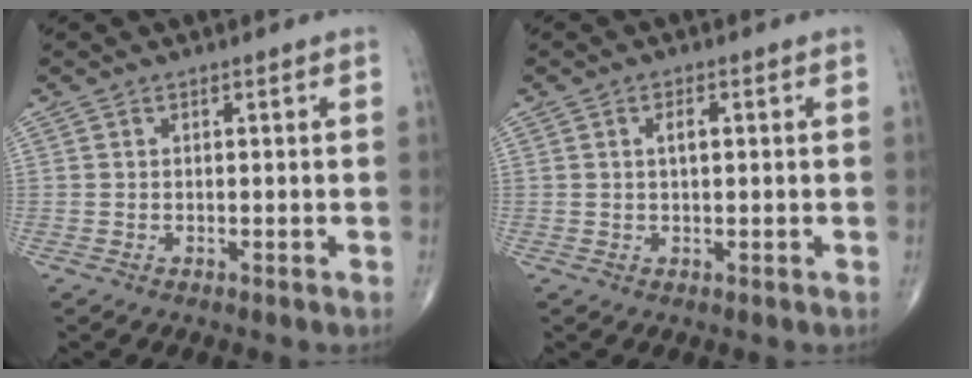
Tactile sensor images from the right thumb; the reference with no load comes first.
{"total": 2.2, "force": [0.5, 1.0, 1.9], "torque": [-0.031, 0.002, 0.008]}